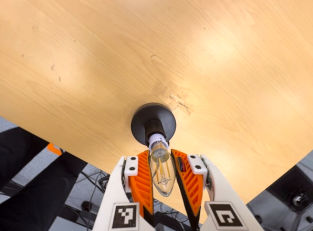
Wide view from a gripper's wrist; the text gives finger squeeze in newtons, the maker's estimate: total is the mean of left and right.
{"total": 12.5, "left": 11.9, "right": 13.1}